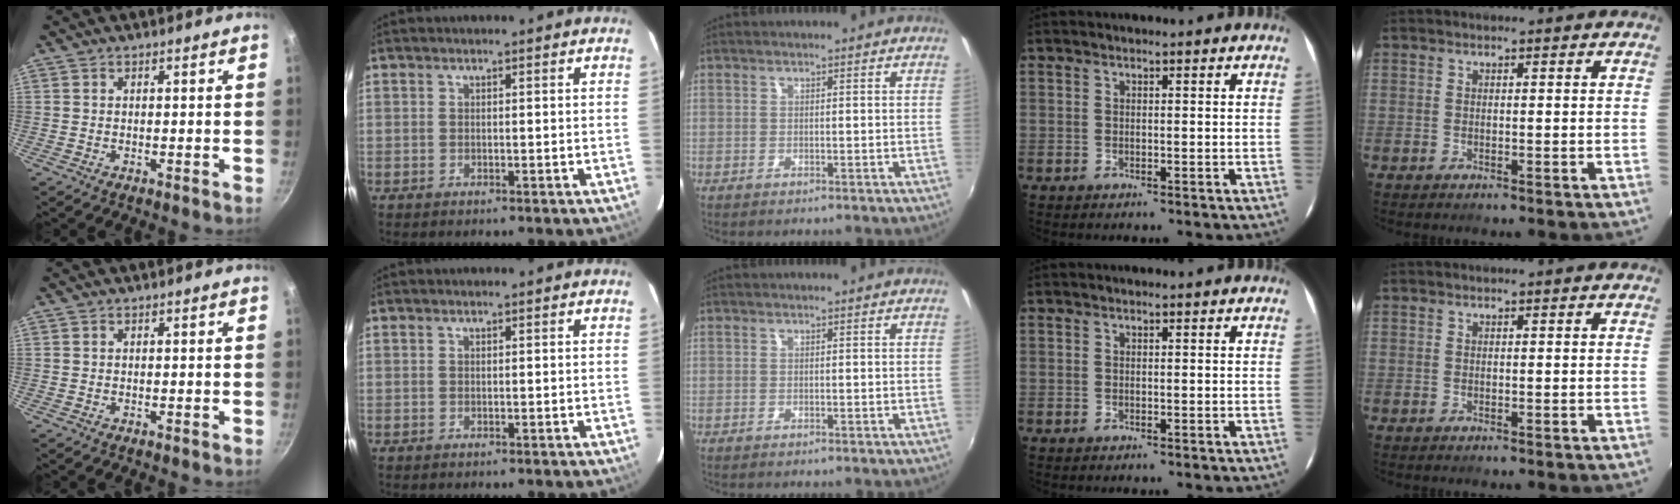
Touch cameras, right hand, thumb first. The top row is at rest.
{}